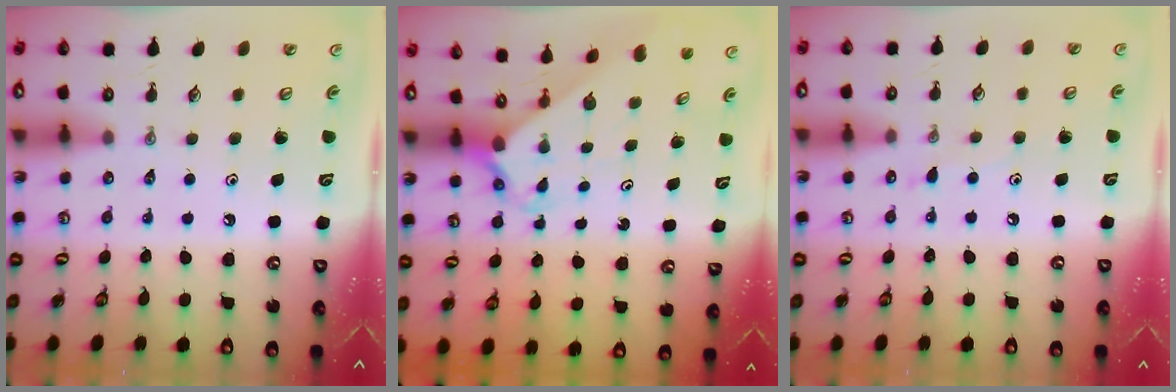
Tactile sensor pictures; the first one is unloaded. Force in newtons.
{"total": 2.4, "press": 2.4, "slide": 0.2}
{"total": 4.7, "press": 4.7, "slide": 0.5}